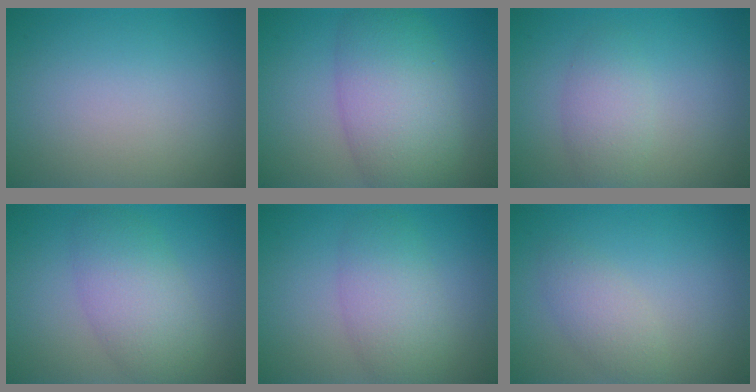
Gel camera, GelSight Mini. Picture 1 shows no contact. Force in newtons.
{"total": 7.5, "press": 7.5, "slide": 0.2}
{"total": 2.6, "press": 2.6, "slide": 0.0}
{"total": 4.9, "press": 4.9, "slide": 0.2}
{"total": 4.2, "press": 4.2, "slide": 0.0}
{"total": 2.1, "press": 2.1, "slide": 0.0}